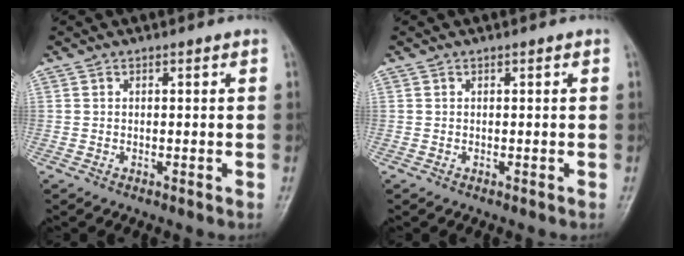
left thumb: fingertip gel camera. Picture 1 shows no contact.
{"total": 0.0}